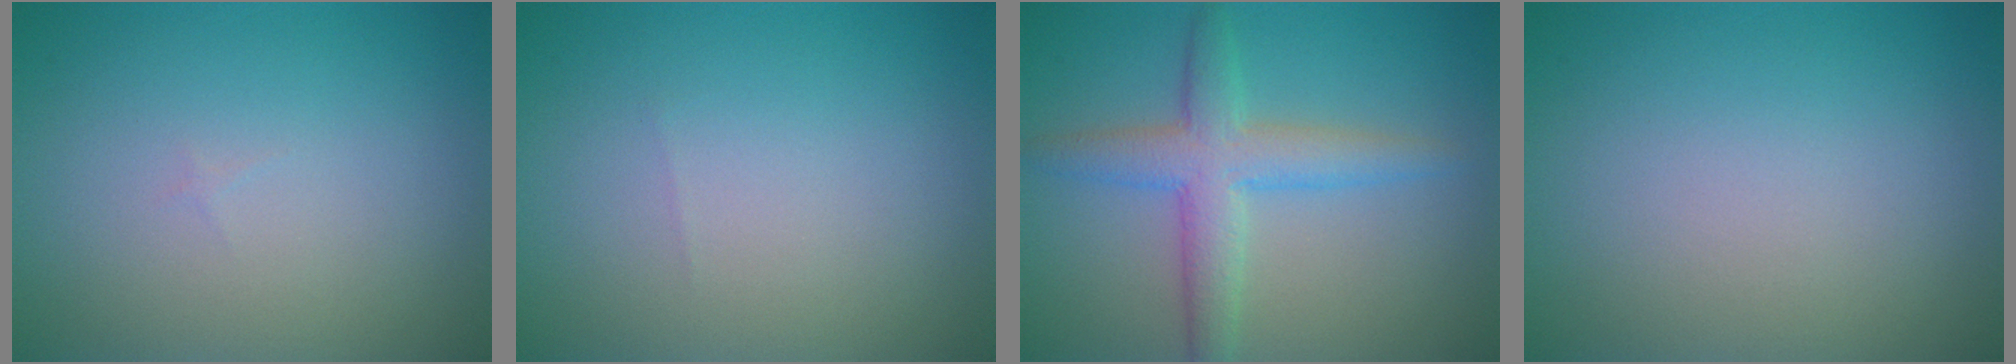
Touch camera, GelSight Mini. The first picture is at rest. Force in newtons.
{"total": 0.0}
{"total": 4.4, "press": 4.4, "slide": 0.1}
{"total": 0.0}